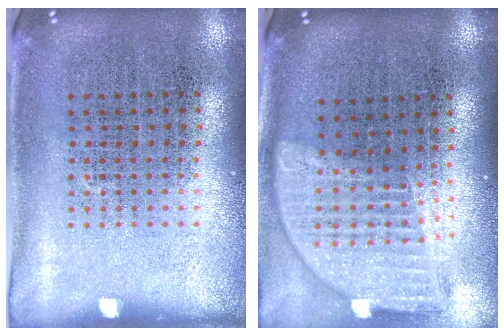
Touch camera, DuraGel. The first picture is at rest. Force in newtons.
{"total": 2.0, "press": 1.6, "slide": 1.2}